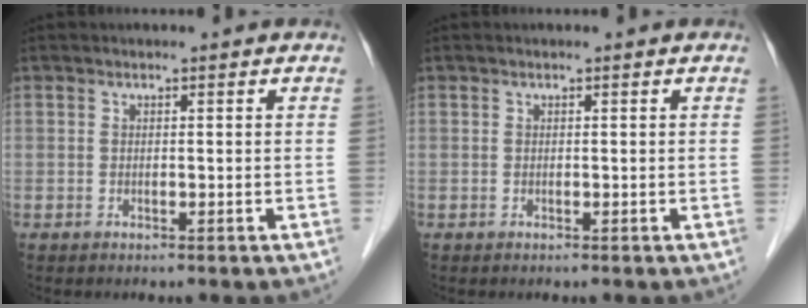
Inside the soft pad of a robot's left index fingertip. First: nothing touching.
{"total": 0.0}